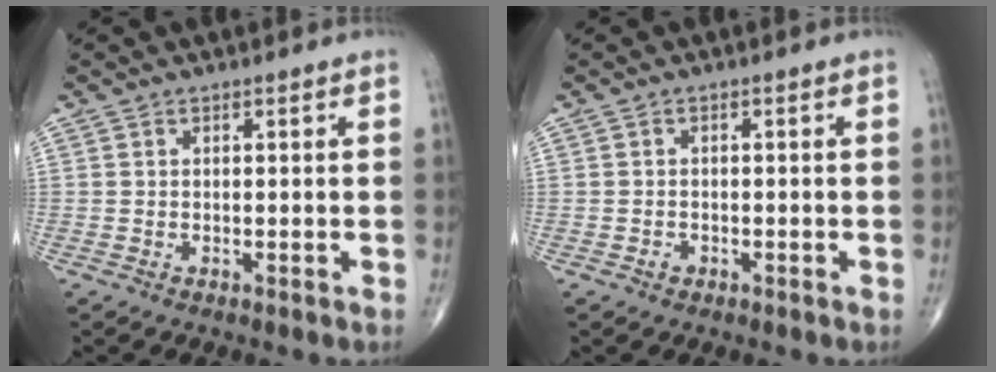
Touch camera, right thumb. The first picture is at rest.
{"total": 0.9, "force": [-0.5, 0.6, 0.3], "torque": [-0.002, 0.005, -0.009]}